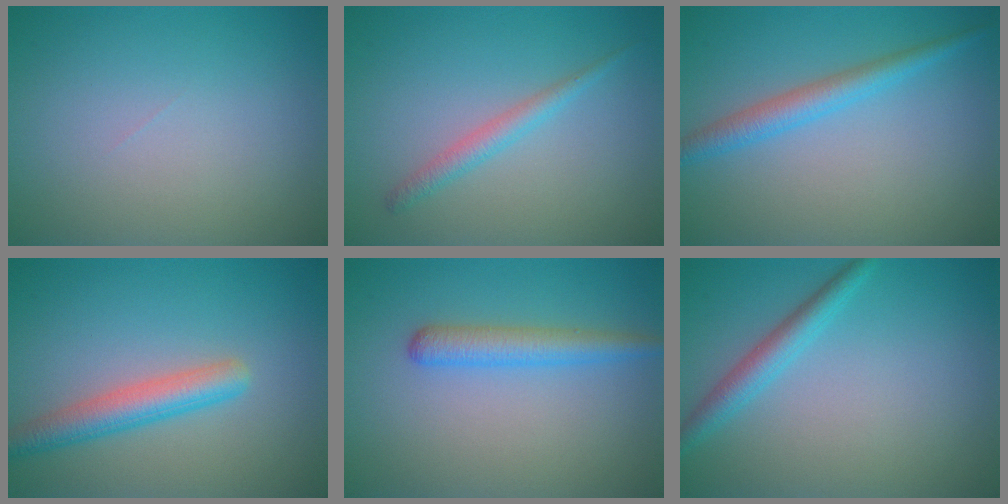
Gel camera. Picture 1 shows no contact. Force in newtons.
{"total": 1.7, "press": 1.7, "slide": 0.1}
{"total": 2.7, "press": 2.7, "slide": 0.2}
{"total": 3.6, "press": 3.6, "slide": 0.1}
{"total": 2.9, "press": 2.9, "slide": 0.1}
{"total": 2.4, "press": 2.4, "slide": 0.1}